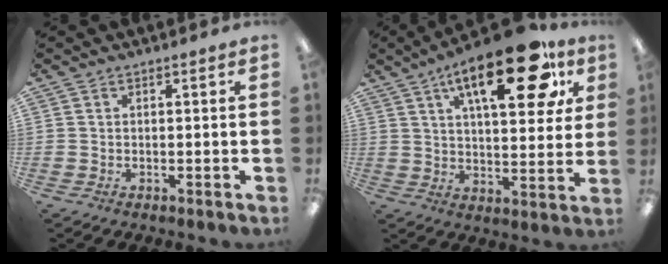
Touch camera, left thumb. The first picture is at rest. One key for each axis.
{"total": 22.7, "fx": 11.7, "fy": 8.9, "fz": 17.3, "tx": -0.256, "ty": -0.042, "tz": 0.179}